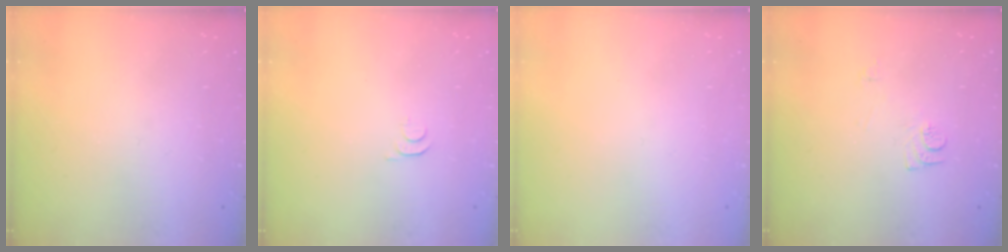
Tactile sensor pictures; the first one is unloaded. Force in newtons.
{"total": 3.3, "press": 3.2, "slide": 0.4}
{"total": 1.6, "press": 1.6, "slide": 0.1}
{"total": 7.7, "press": 7.7, "slide": 0.8}